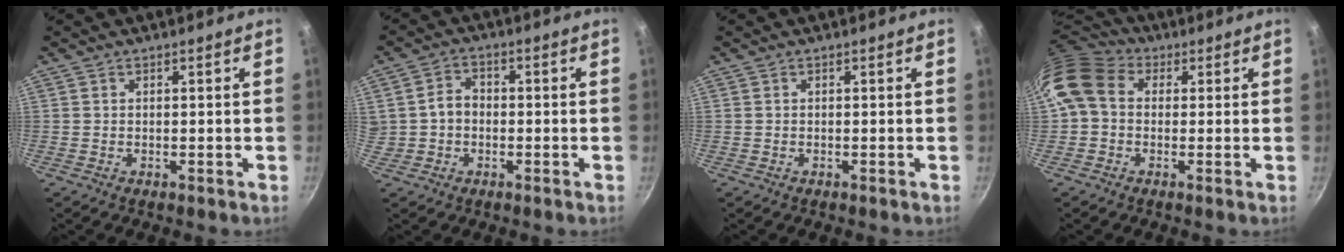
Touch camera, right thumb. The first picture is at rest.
{"total": 4.8, "force": [-0.4, 4.1, 2.5], "torque": [-0.016, 0.019, -0.010]}
{"total": 0.0}
{"total": 10.5, "force": [1.5, 8.4, 6.1], "torque": [-0.103, 0.020, 0.006]}